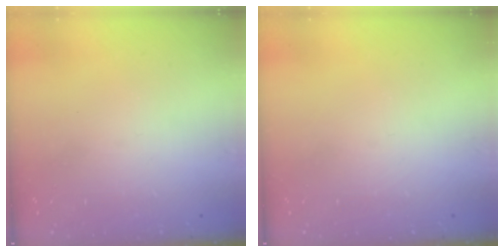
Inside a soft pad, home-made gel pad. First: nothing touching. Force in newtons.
{"total": 0.0}